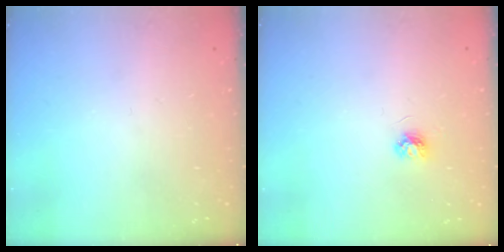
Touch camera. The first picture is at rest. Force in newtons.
{"total": 3.9, "press": 3.9, "slide": 0.5}